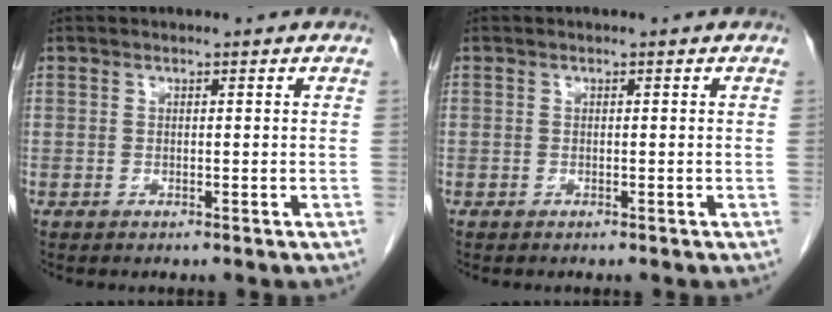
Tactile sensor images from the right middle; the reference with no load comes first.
{"total": 0.0}